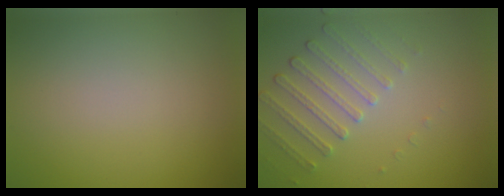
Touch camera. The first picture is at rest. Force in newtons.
{"total": 2.2, "press": 1.8, "slide": 1.2}